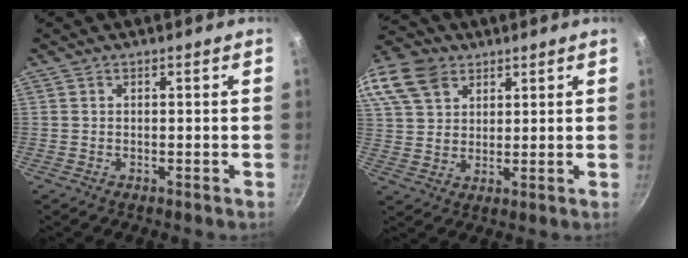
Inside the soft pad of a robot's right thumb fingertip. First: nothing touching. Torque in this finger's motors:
{"motor_torque": [0.13, 0.20, 0.27, 0.05, 0.12]}